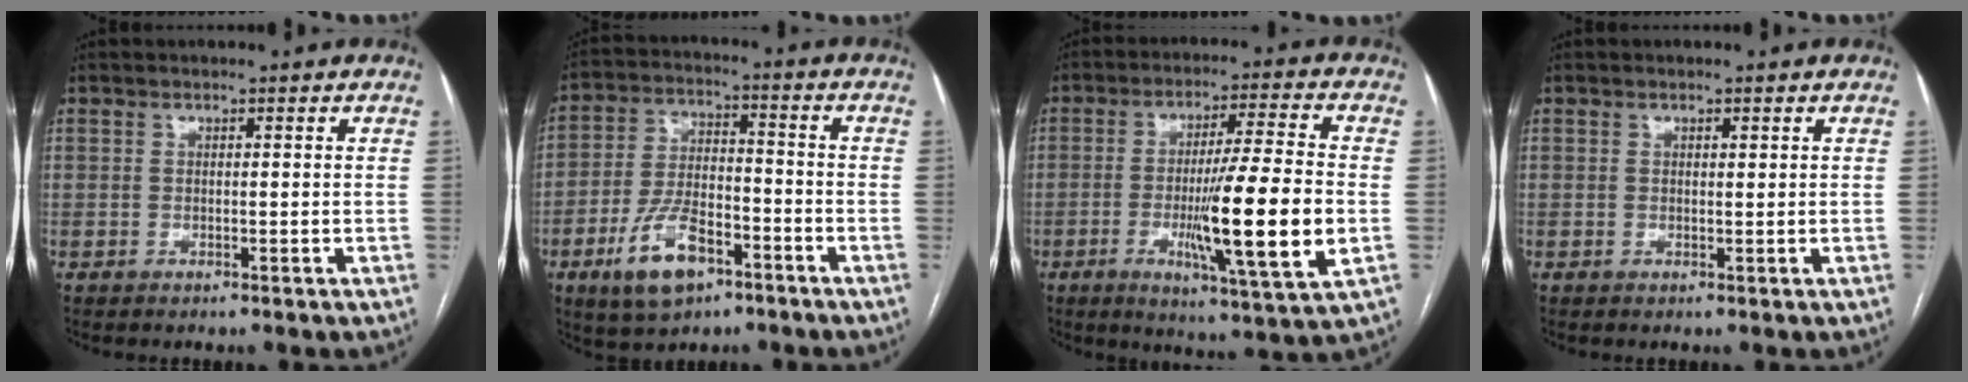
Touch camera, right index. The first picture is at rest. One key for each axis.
{"total": 11.3, "fx": -6.1, "fy": 5.2, "fz": 7.9, "tx": -0.164, "ty": 0.006, "tz": -0.104}
{"total": 16.1, "fx": -3.1, "fy": 0.0, "fz": 15.8, "tx": -0.263, "ty": -0.021, "tz": -0.054}
{"total": 0.6, "fx": 0.3, "fy": 0.2, "fz": 0.5, "tx": -0.010, "ty": -0.001, "tz": 0.005}